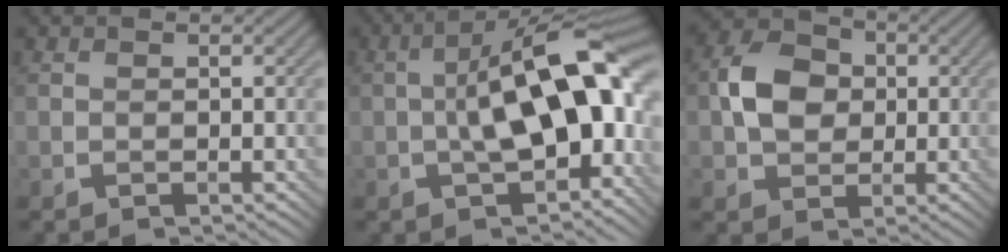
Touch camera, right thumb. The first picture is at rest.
{"total": 13.7, "force": [-0.8, 6.1, 12.3], "torque": [-0.212, 0.013, -0.016]}
{"total": 6.7, "force": [0.2, 5.4, 3.9], "torque": [-0.080, 0.011, -0.002]}